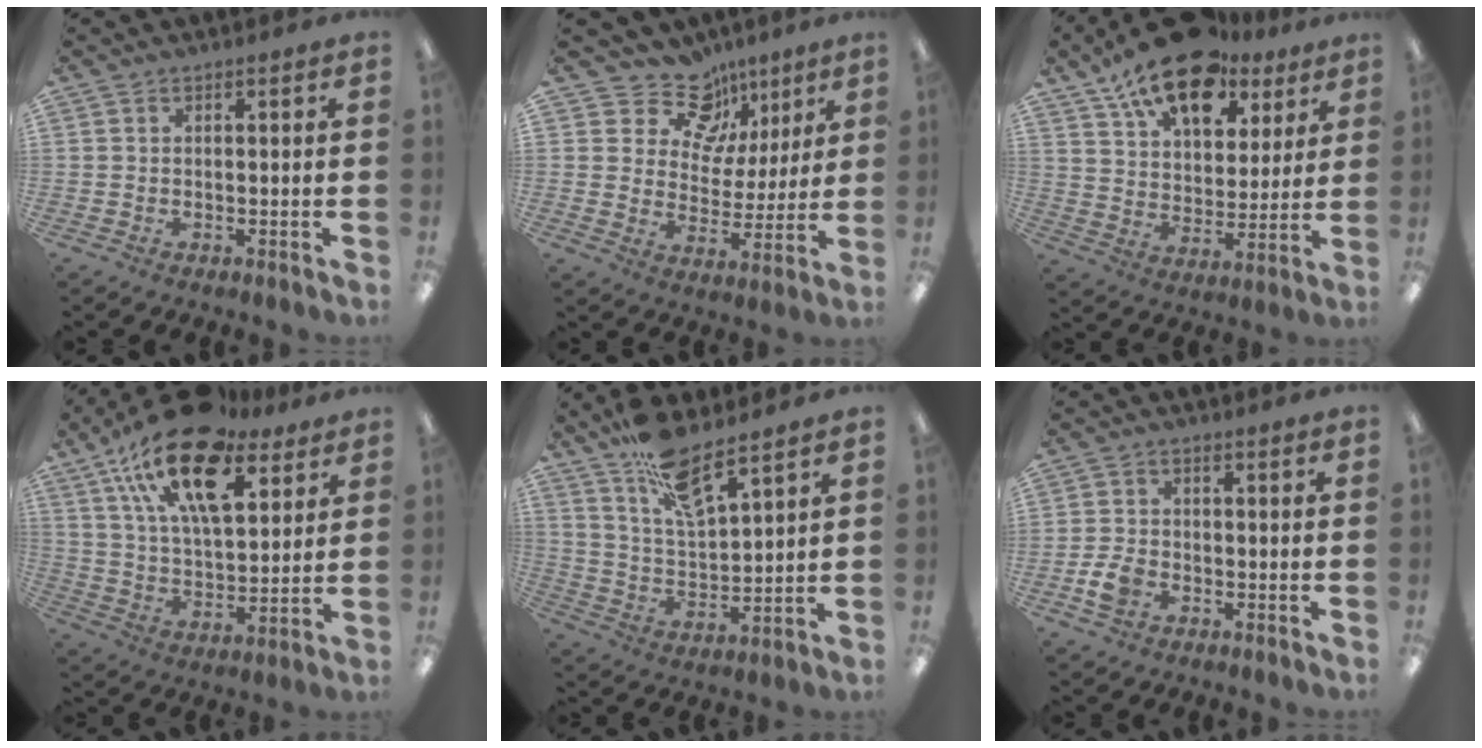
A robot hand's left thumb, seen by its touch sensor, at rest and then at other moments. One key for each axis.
{"total": 13.7, "fx": 9.0, "fy": 9.4, "fz": 4.3, "tx": -0.068, "ty": -0.059, "tz": 0.169}
{"total": 18.3, "fx": 12.6, "fy": 9.4, "fz": 9.3, "tx": -0.158, "ty": -0.069, "tz": 0.221}
{"total": 22.0, "fx": 13.2, "fy": 10.1, "fz": 14.4, "tx": -0.257, "ty": -0.060, "tz": 0.231}
{"total": 11.8, "fx": 9.3, "fy": 3.2, "fz": 6.5, "tx": -0.119, "ty": -0.053, "tz": 0.167}
{"total": 5.0, "fx": -2.3, "fy": 3.4, "fz": 2.9, "tx": -0.062, "ty": 0.007, "tz": -0.043}